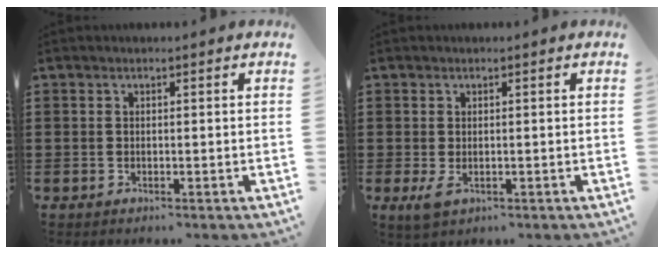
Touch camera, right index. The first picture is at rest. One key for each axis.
{"total": 1.9, "fx": -0.5, "fy": 0.8, "fz": 1.6, "tx": -0.036, "ty": -0.005, "tz": -0.011}